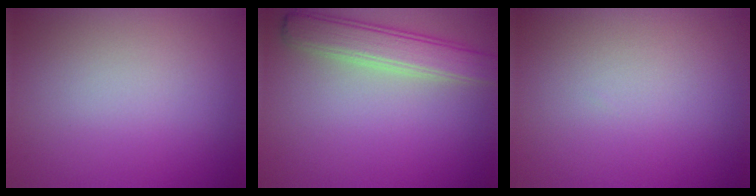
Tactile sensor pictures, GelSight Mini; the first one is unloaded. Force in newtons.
{"total": 4.4, "press": 4.4, "slide": 0.3}
{"total": 0.0}